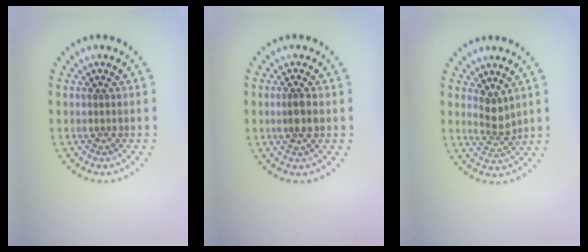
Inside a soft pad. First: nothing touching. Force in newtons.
{"total": 1.9, "press": 1.7, "slide": 0.8}
{"total": 2.1, "press": 1.6, "slide": 1.3}